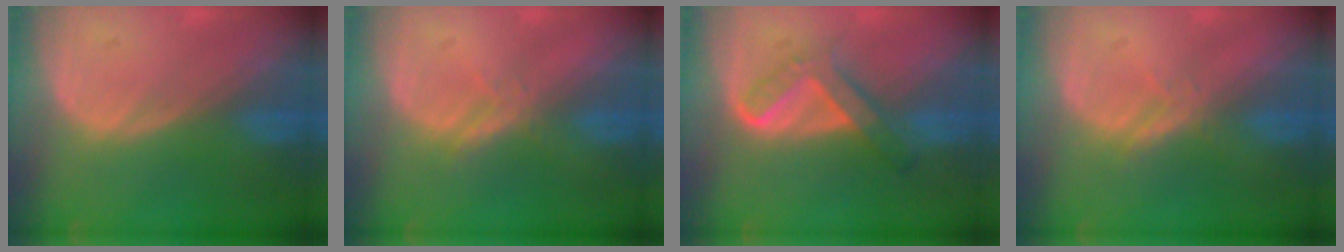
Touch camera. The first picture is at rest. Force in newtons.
{"total": 1.7, "press": 1.7, "slide": 0.1}
{"total": 5.4, "press": 5.0, "slide": 2.0}
{"total": 1.7, "press": 1.7, "slide": 0.1}